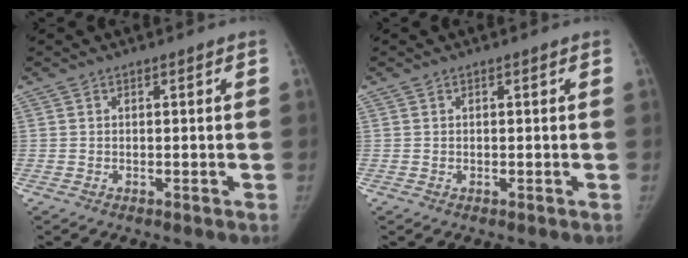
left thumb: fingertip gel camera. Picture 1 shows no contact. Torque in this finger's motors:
{"motor_torque": [-0.10, 0.10, -0.01, 0.15, -0.01]}